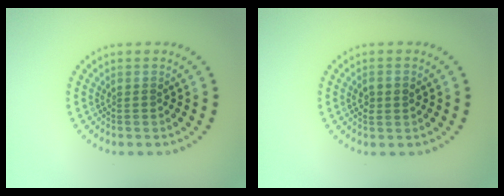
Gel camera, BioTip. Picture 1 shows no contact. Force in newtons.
{"total": 1.5, "press": 1.4, "slide": 0.3}